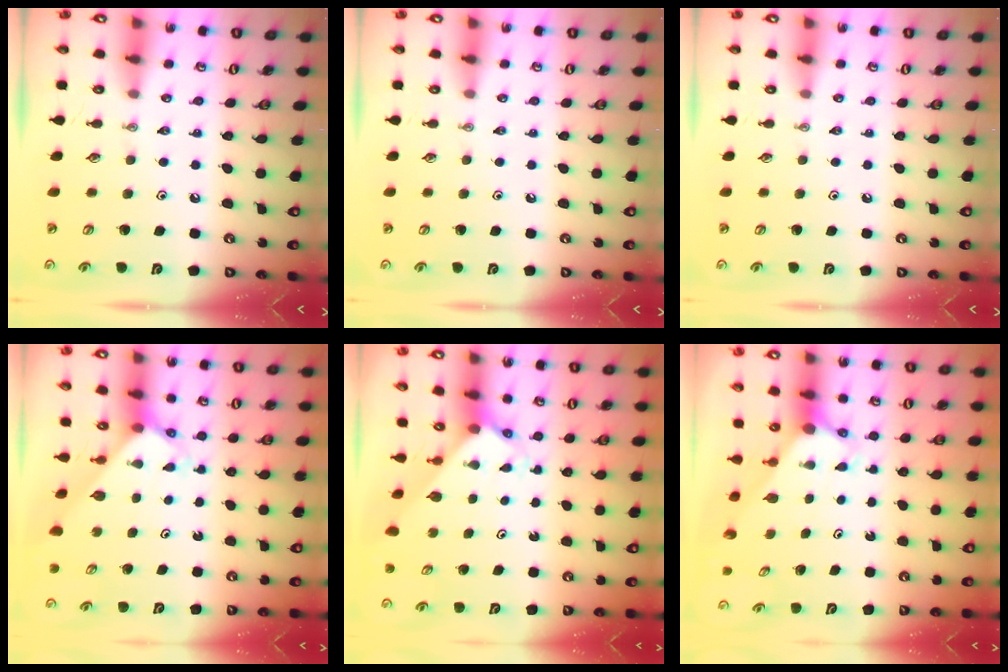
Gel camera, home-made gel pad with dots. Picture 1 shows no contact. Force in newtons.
{"total": 0.0}
{"total": 0.0}
{"total": 2.6, "press": 2.6, "slide": 0.2}
{"total": 2.3, "press": 2.3, "slide": 0.1}
{"total": 2.7, "press": 2.7, "slide": 0.2}